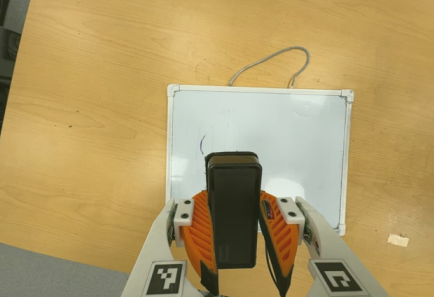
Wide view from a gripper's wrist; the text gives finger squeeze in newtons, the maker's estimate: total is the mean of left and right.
{"total": 6.1, "left": 5.3, "right": 6.9}